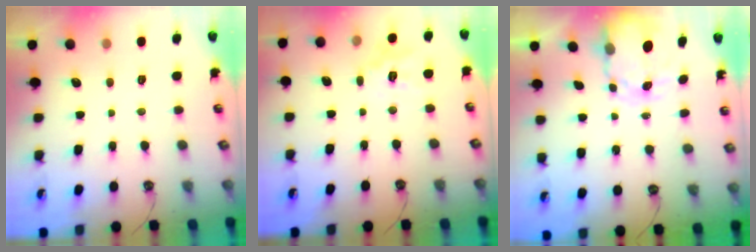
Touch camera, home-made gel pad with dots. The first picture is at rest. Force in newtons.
{"total": 10.7, "press": 10.7, "slide": 1.2}
{"total": 3.9, "press": 3.9, "slide": 0.2}